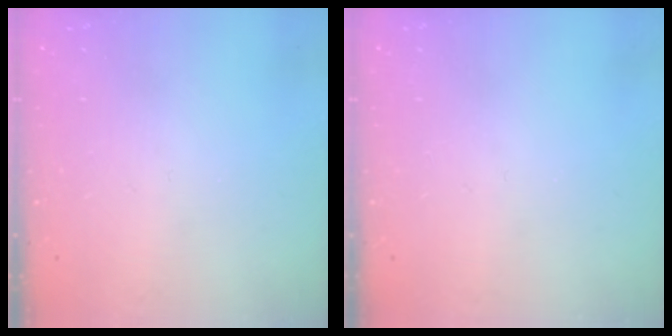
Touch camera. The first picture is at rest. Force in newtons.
{"total": 0.0}